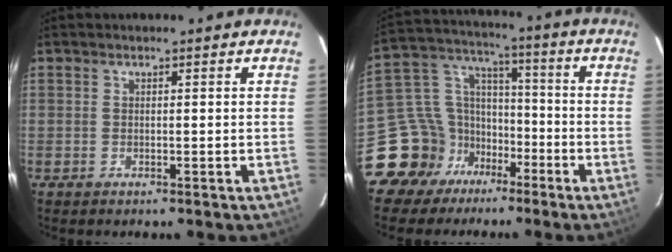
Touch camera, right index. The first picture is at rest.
{"total": 13.0, "force": [-7.8, 10.0, 2.8], "torque": [-0.076, 0.062, -0.130]}